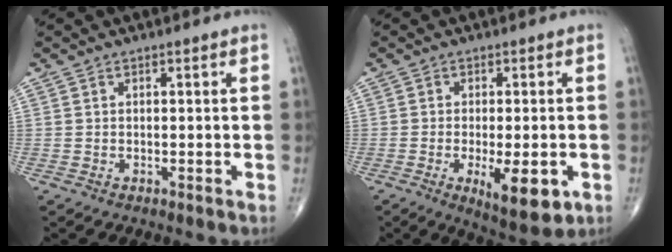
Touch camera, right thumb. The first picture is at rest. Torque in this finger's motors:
{"motor_torque": [-0.36, 0.29, 0.27, 0.06, 0.09]}